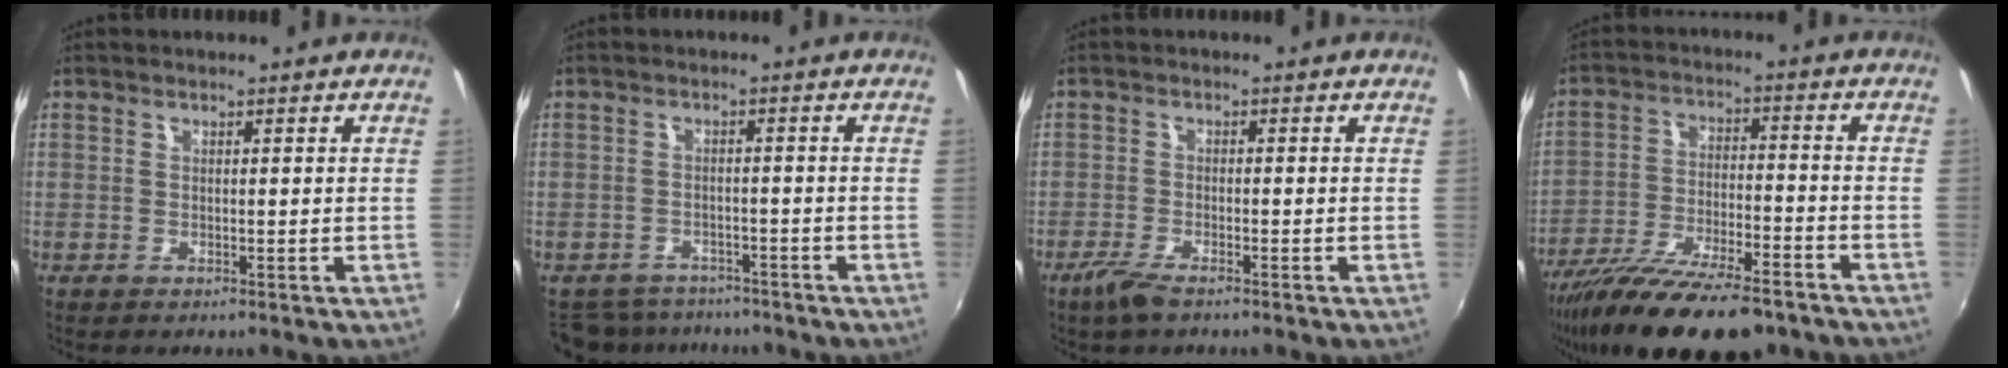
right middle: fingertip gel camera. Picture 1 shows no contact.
{"total": 8.3, "force": [-7.2, 3.7, 1.7], "torque": [-0.053, -0.005, -0.107]}
{"total": 4.0, "force": [-2.9, 0.7, 2.6], "torque": [-0.070, -0.008, -0.058]}
{"total": 19.3, "force": [-15.1, 5.0, 11.0], "torque": [-0.212, -0.046, -0.245]}